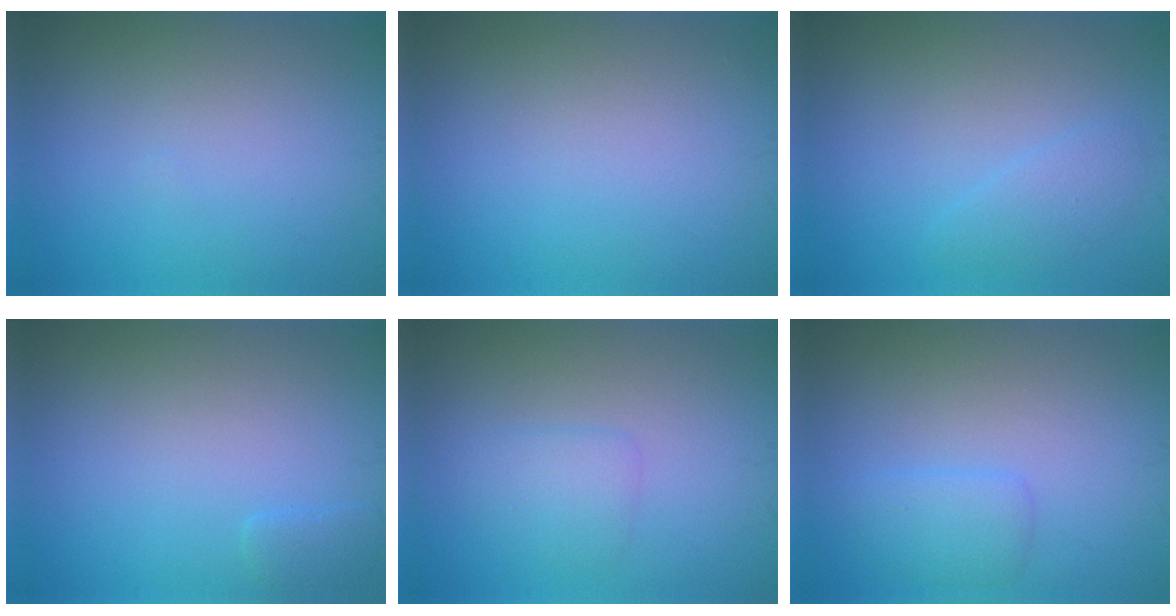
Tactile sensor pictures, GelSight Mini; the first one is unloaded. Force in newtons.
{"total": 0.0}
{"total": 1.5, "press": 1.5, "slide": 0.1}
{"total": 0.9, "press": 0.9, "slide": 0.1}
{"total": 1.8, "press": 1.8, "slide": 0.0}
{"total": 1.9, "press": 1.9, "slide": 0.1}